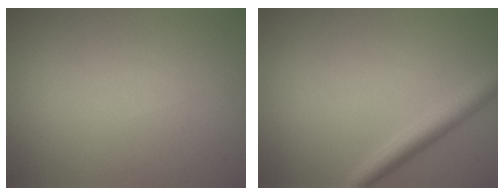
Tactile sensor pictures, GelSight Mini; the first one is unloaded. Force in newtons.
{"total": 3.0, "press": 2.9, "slide": 0.2}